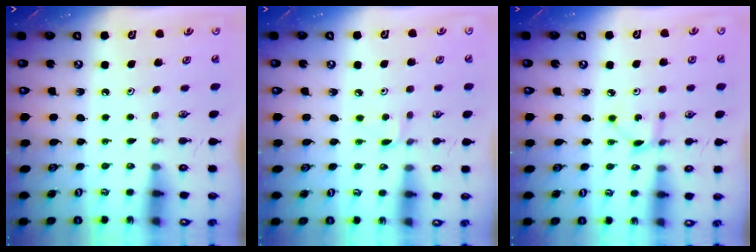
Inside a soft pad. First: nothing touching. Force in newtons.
{"total": 3.7, "press": 3.6, "slide": 0.5}
{"total": 1.9, "press": 1.9, "slide": 0.3}